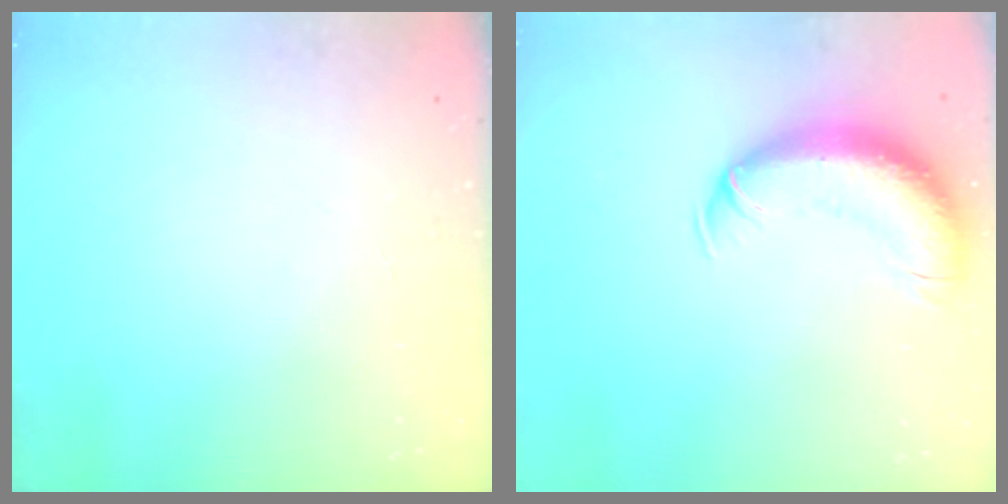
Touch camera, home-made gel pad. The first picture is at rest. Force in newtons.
{"total": 13.6, "press": 13.3, "slide": 3.1}